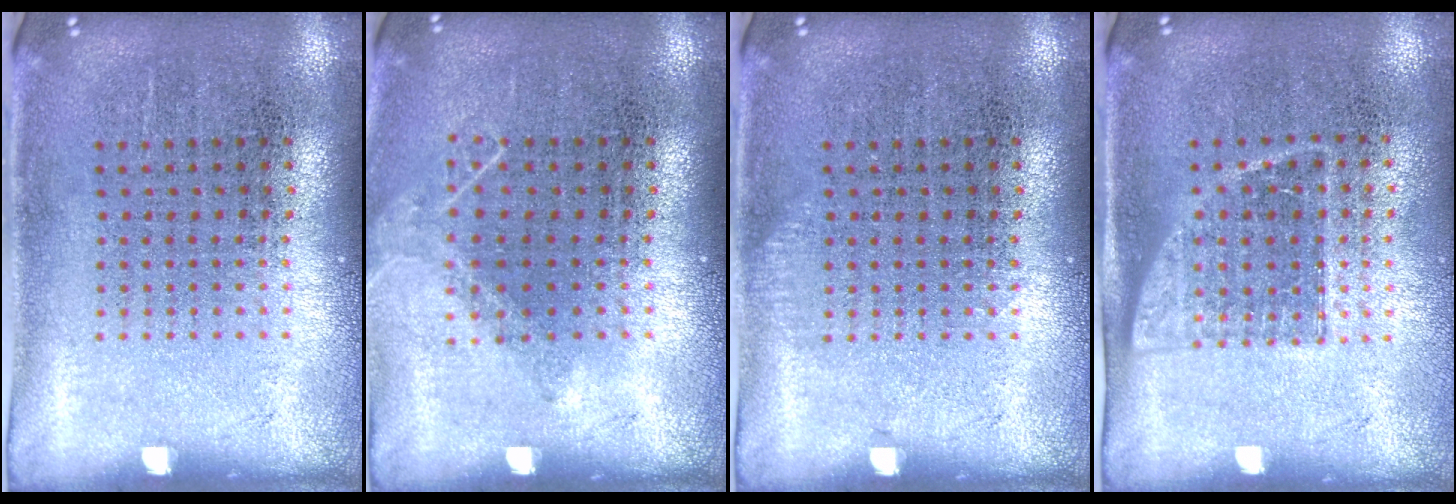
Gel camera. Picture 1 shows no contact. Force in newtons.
{"total": 0.8, "press": 0.8, "slide": 0.2}
{"total": 0.6, "press": 0.6, "slide": 0.2}
{"total": 1.3, "press": 1.1, "slide": 0.7}